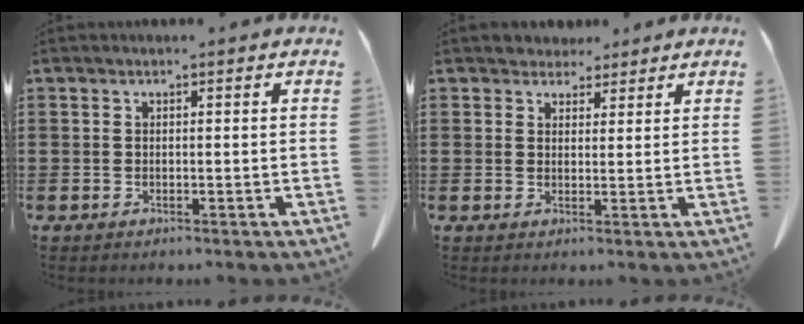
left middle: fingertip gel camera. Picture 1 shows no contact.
{"total": 3.0, "force": [2.6, 1.4, 0.0], "torque": [-0.001, -0.001, 0.049]}